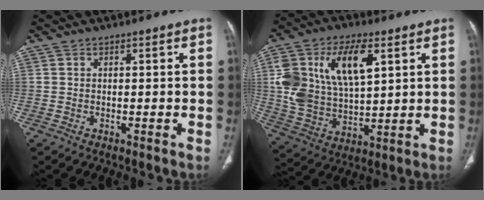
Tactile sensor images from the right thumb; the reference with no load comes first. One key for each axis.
{"total": 18.0, "fx": 6.0, "fy": 9.6, "fz": 13.9, "tx": -0.245, "ty": -0.007, "tz": 0.121}